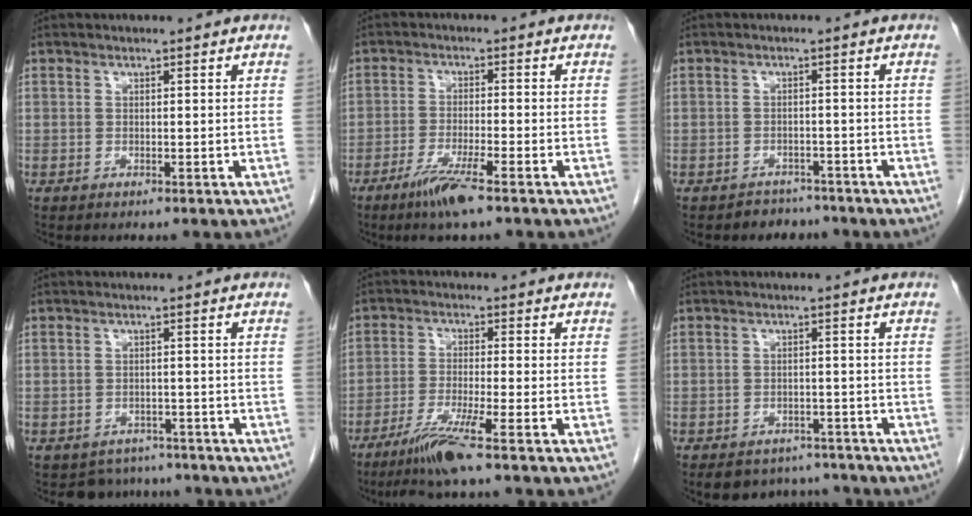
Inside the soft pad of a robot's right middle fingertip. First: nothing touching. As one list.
[{"total": 5.9, "force": [-4.0, -0.1, 4.4], "torque": [-0.089, -0.014, -0.076]}, {"total": 3.1, "force": [-2.7, 1.5, -0.6], "torque": [0.009, 0.007, -0.041]}, {"total": 5.0, "force": [-4.4, 2.4, -0.7], "torque": [0.018, 0.014, -0.058]}, {"total": 7.0, "force": [-4.9, -1.1, 4.9], "torque": [-0.097, -0.025, -0.099]}, {"total": 7.1, "force": [-6.3, 3.2, 0.6], "torque": [0.009, 0.011, -0.081]}]